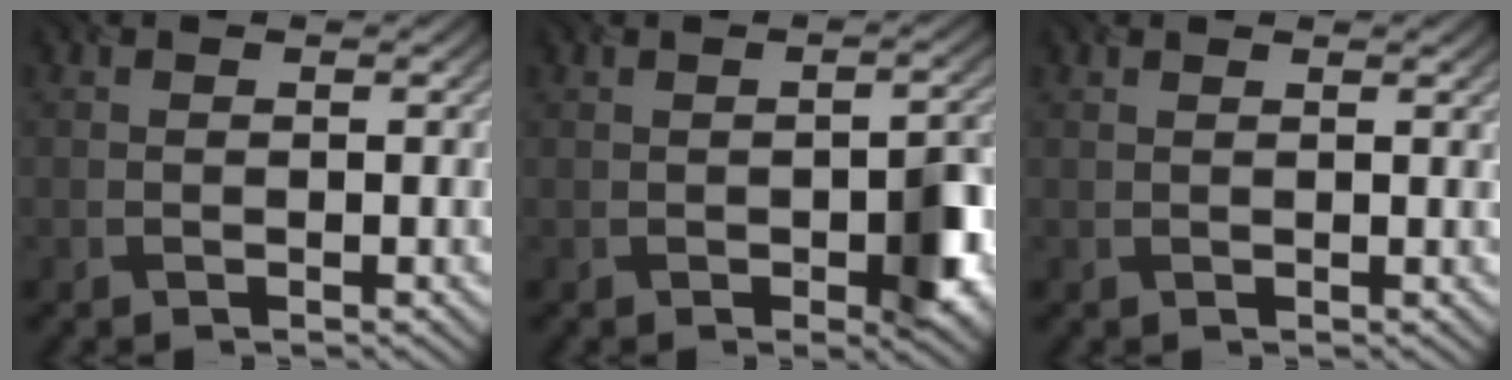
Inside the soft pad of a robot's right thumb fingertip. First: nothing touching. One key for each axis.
{"total": 5.4, "fx": -1.3, "fy": 2.4, "fz": 4.7, "tx": -0.065, "ty": -0.007, "tz": -0.013}
{"total": 0.7, "fx": 0.6, "fy": 0.0, "fz": 0.4, "tx": -0.007, "ty": 0.000, "tz": 0.011}